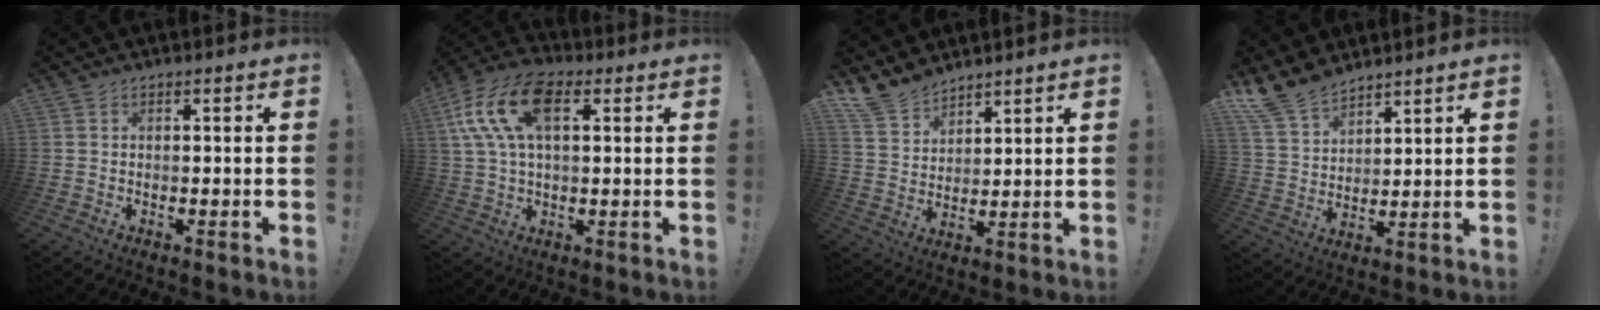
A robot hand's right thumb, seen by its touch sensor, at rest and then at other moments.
{"total": 16.2, "force": [5.2, 9.0, 12.4], "torque": [-0.248, 0.003, 0.093]}
{"total": 10.1, "force": [8.7, 4.6, 2.1], "torque": [-0.047, -0.063, 0.172]}
{"total": 11.6, "force": [9.8, 5.3, 3.0], "torque": [-0.069, -0.066, 0.193]}